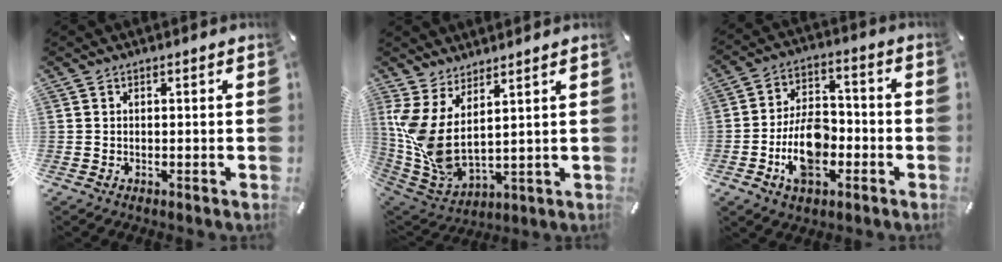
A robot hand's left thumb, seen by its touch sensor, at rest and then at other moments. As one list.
[{"total": 8.7, "force": [3.1, 4.1, 7.0], "torque": [-0.169, -0.051, 0.063]}, {"total": 13.1, "force": [-4.2, 8.2, 9.3], "torque": [-0.175, 0.008, -0.075]}]